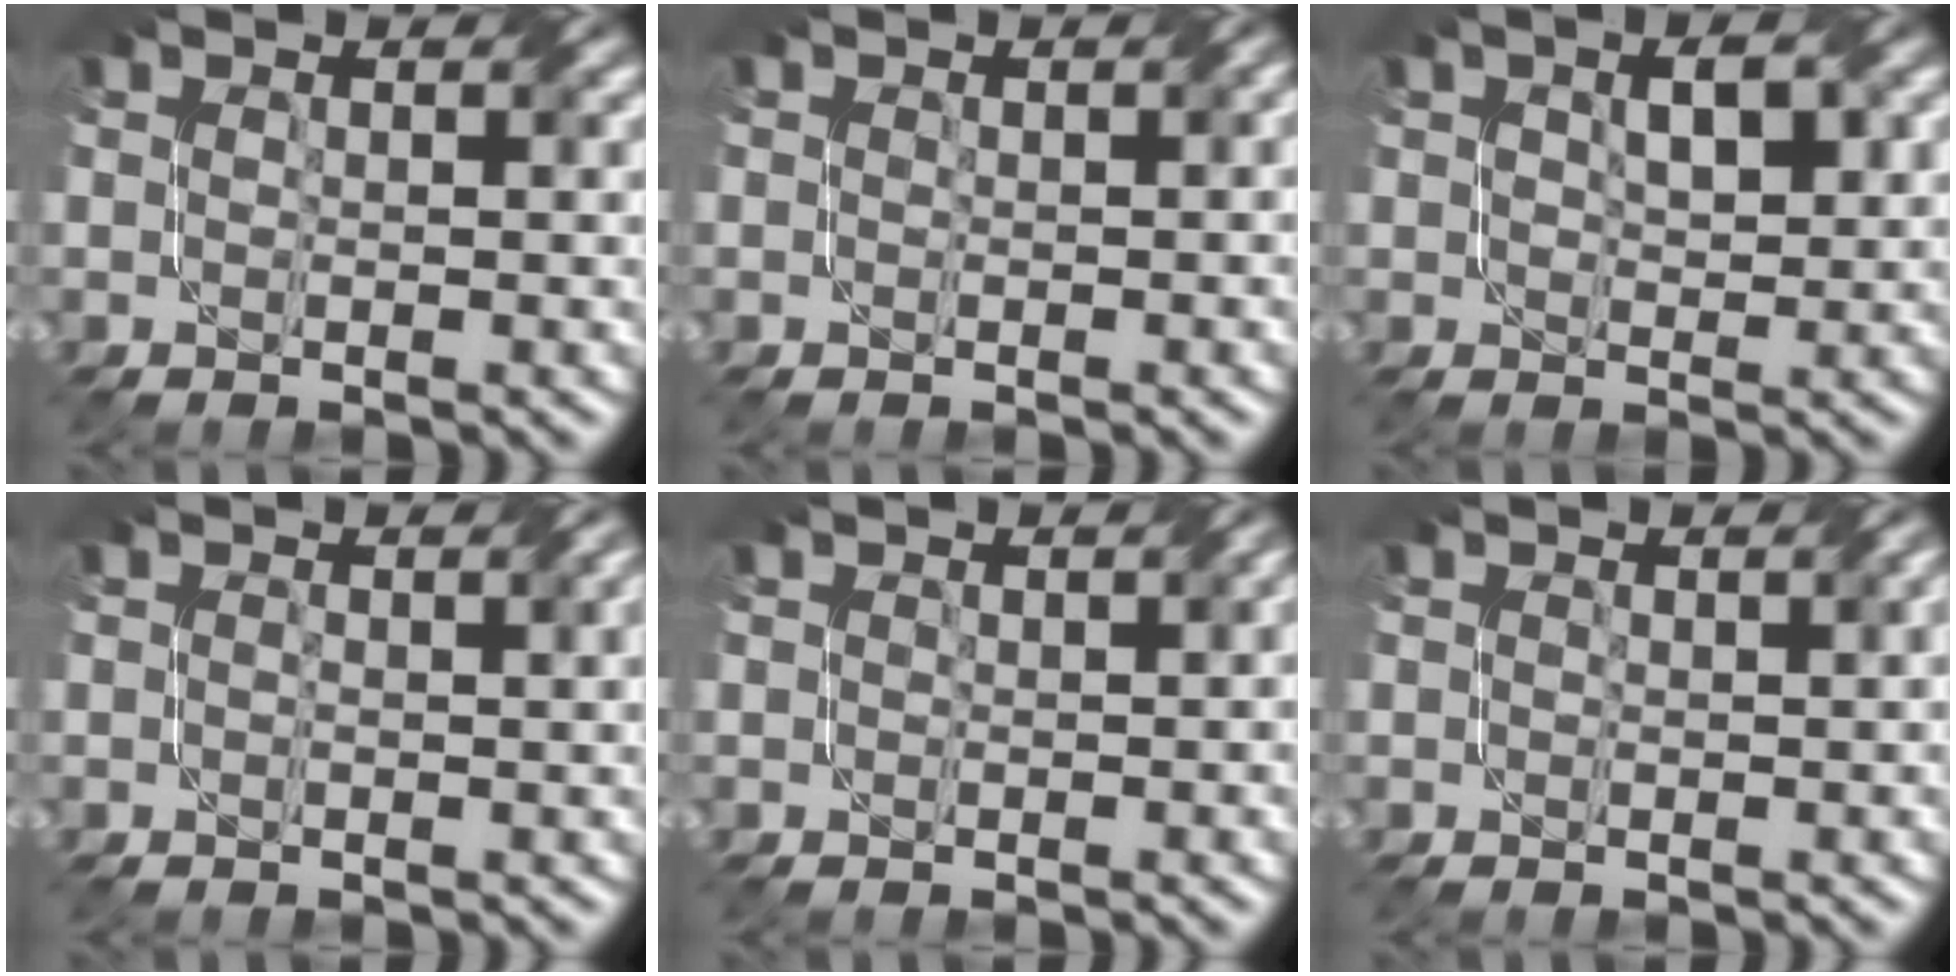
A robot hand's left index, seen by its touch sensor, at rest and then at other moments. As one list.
[{"total": 1.0, "force": [-0.3, 0.7, 0.7], "torque": [-0.012, -0.003, -0.006]}, {"total": 3.1, "force": [1.0, 1.8, 2.3], "torque": [-0.043, 0.000, 0.018]}, {"total": 2.0, "force": [-0.1, 0.6, 1.9], "torque": [-0.027, -0.001, -0.001]}, {"total": 2.0, "force": [-0.5, 1.2, 1.5], "torque": [-0.017, -0.003, -0.008]}, {"total": 1.6, "force": [-0.4, 0.8, 1.4], "torque": [-0.019, -0.003, -0.005]}]